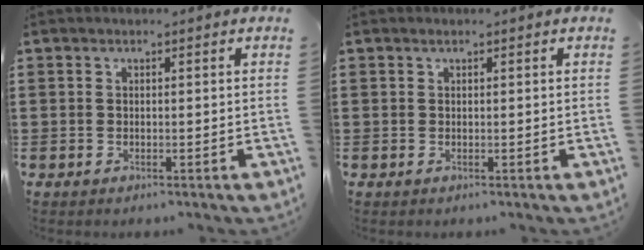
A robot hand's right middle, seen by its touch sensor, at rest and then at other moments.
{"total": 0.0}